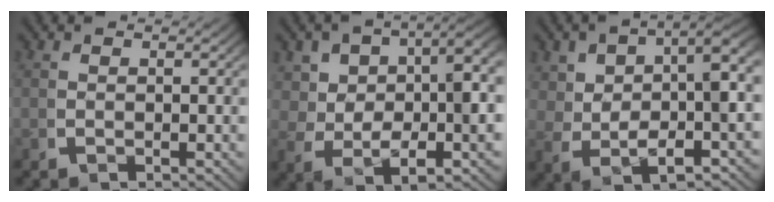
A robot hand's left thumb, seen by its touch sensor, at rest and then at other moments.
{"total": 10.2, "force": [1.0, 6.4, 7.9], "torque": [-0.130, -0.021, 0.030]}
{"total": 8.8, "force": [1.2, 4.9, 7.2], "torque": [-0.103, -0.009, 0.030]}